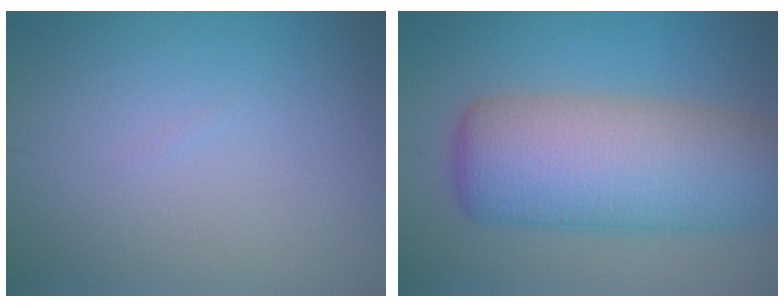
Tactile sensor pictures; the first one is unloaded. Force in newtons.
{"total": 10.6, "press": 10.6, "slide": 0.6}